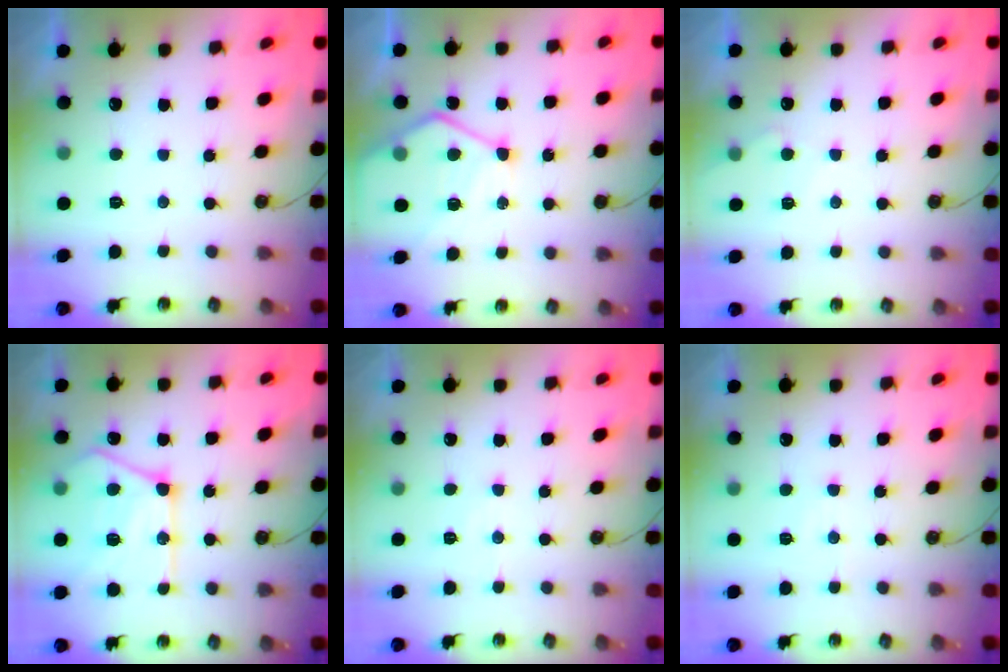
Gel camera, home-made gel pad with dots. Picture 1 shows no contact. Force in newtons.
{"total": 12.9, "press": 12.8, "slide": 1.3}
{"total": 4.3, "press": 4.3, "slide": 0.5}
{"total": 20.8, "press": 20.7, "slide": 2.1}
{"total": 5.4, "press": 5.4, "slide": 0.8}
{"total": 4.6, "press": 4.5, "slide": 0.7}